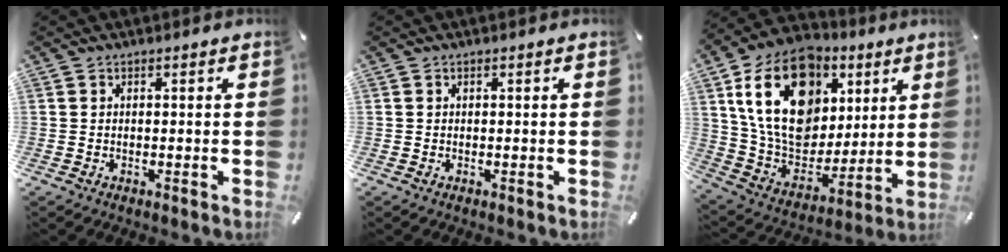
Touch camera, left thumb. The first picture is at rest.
{"total": 0.0}
{"total": 23.6, "force": [8.3, 17.3, 13.7], "torque": [-0.244, -0.031, 0.151]}